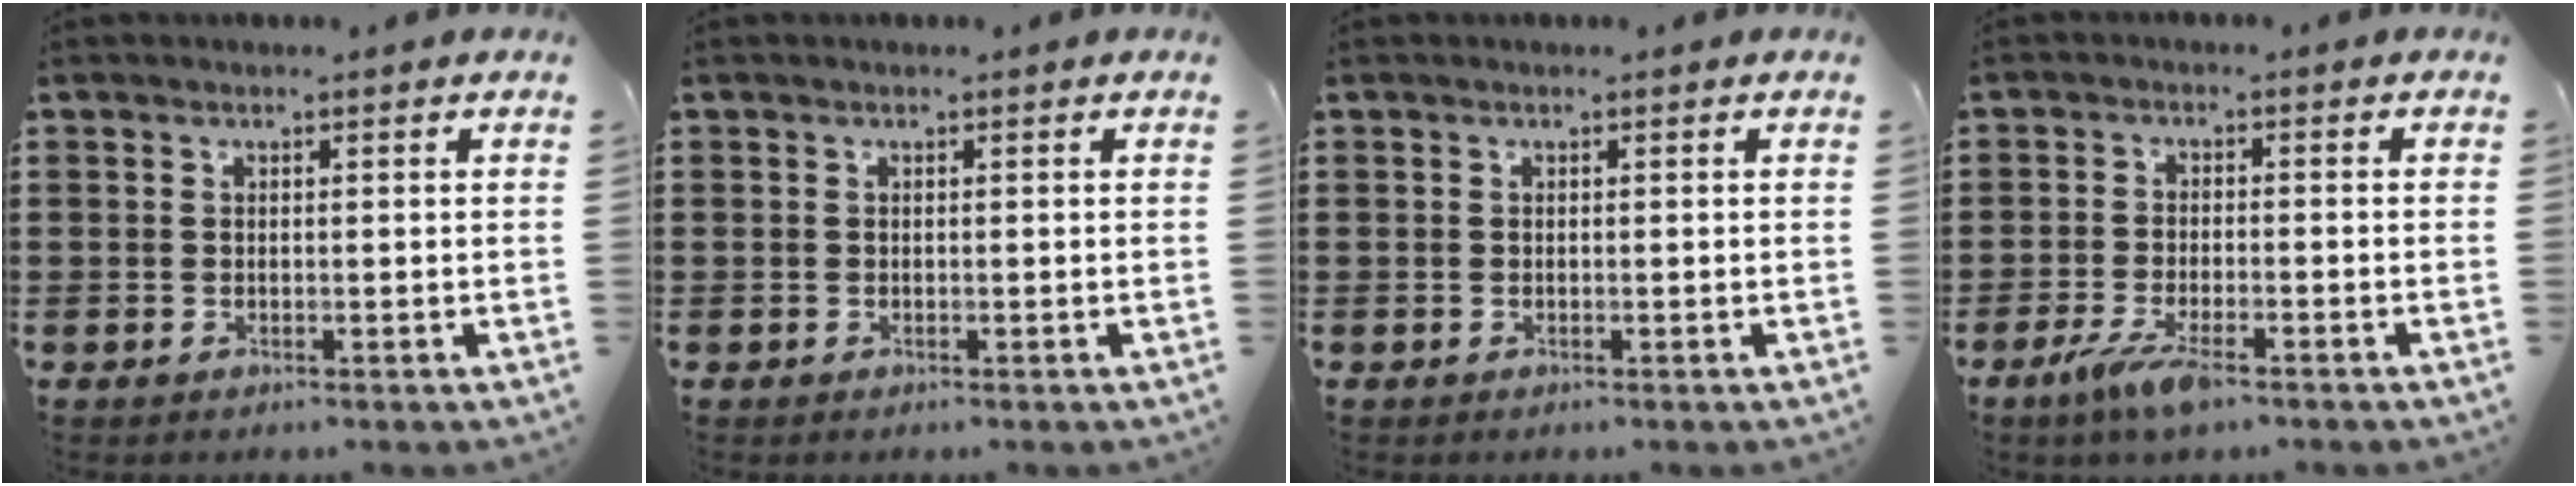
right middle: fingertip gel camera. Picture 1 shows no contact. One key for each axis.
{"total": 0.0}
{"total": 0.0}
{"total": 5.3, "fx": -3.3, "fy": 1.1, "fz": 4.1, "tx": -0.089, "ty": -0.013, "tz": -0.062}